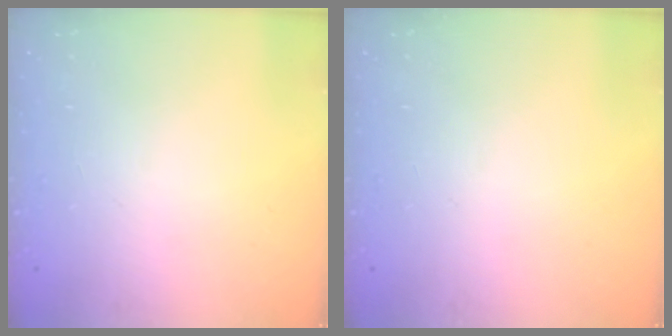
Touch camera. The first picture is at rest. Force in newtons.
{"total": 0.0}